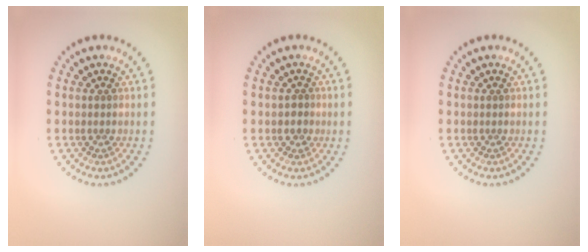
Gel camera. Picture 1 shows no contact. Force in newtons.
{"total": 0.8, "press": 0.5, "slide": 0.6}
{"total": 0.0}